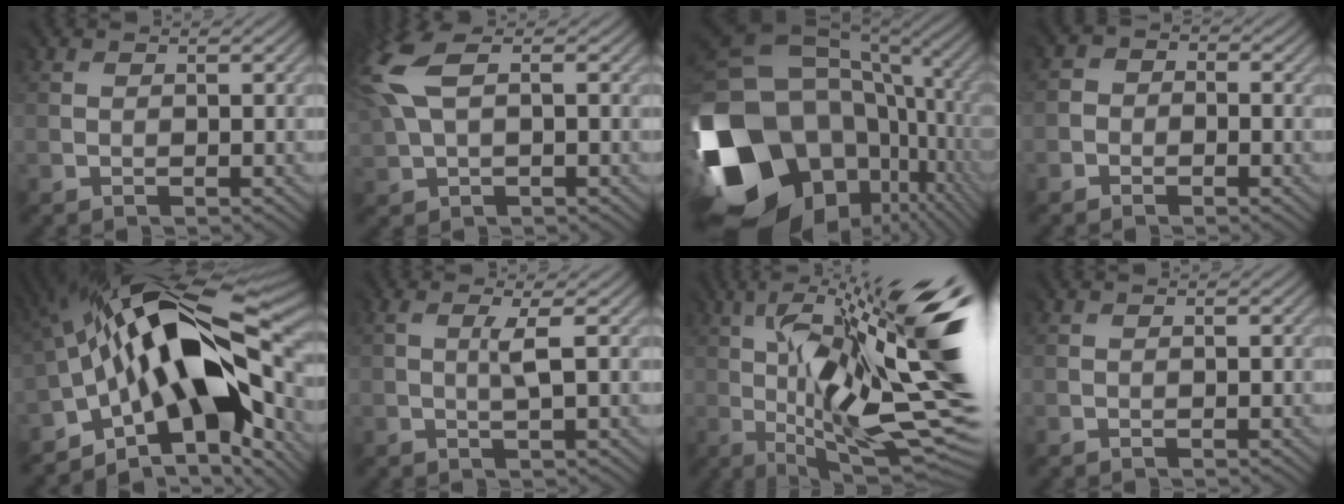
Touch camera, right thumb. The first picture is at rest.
{"total": 8.1, "force": [2.1, 4.2, 6.7], "torque": [-0.201, 0.018, 0.041]}
{"total": 20.9, "force": [-4.5, 15.7, 13.0], "torque": [-0.323, -0.030, -0.066]}
{"total": 1.9, "force": [-1.3, 1.4, 0.0], "torque": [-0.001, 0.000, -0.037]}
{"total": 17.6, "force": [-2.8, 8.9, 14.9], "torque": [-0.256, 0.014, -0.061]}
{"total": 1.7, "force": [0.5, -0.1, 1.7], "torque": [-0.039, 0.001, 0.008]}
{"total": 19.5, "force": [2.8, 5.7, 18.4], "torque": [-0.312, 0.021, 0.059]}
{"total": 0.0}